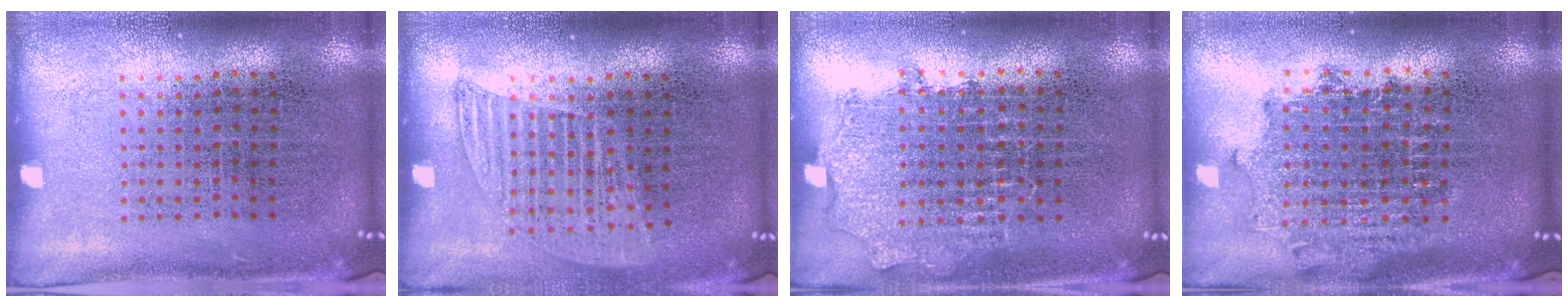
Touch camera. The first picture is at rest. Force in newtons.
{"total": 1.2, "press": 1.1, "slide": 0.5}
{"total": 0.9, "press": 0.8, "slide": 0.3}
{"total": 1.7, "press": 1.4, "slide": 1.0}